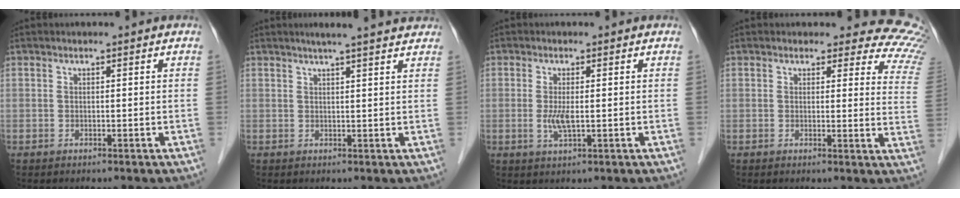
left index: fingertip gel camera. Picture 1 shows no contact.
{"total": 9.0, "force": [7.7, 0.7, 4.6], "torque": [-0.058, 0.019, 0.084]}
{"total": 3.0, "force": [-0.3, 0.7, 2.9], "torque": [-0.063, -0.004, -0.003]}
{"total": 11.2, "force": [10.5, 3.7, 1.4], "torque": [0.034, -0.078, 0.061]}